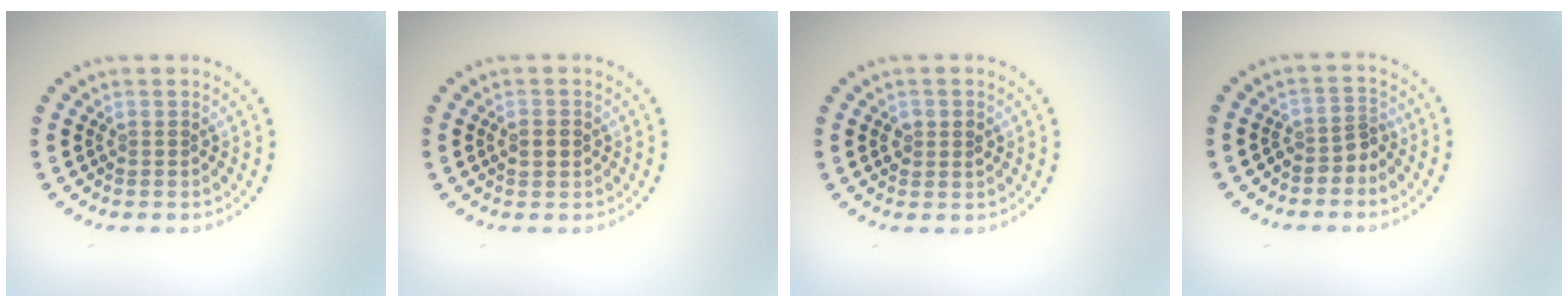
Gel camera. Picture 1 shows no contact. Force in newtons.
{"total": 1.9, "press": 1.9, "slide": 0.2}
{"total": 1.5, "press": 1.5, "slide": 0.2}
{"total": 2.0, "press": 1.5, "slide": 1.4}